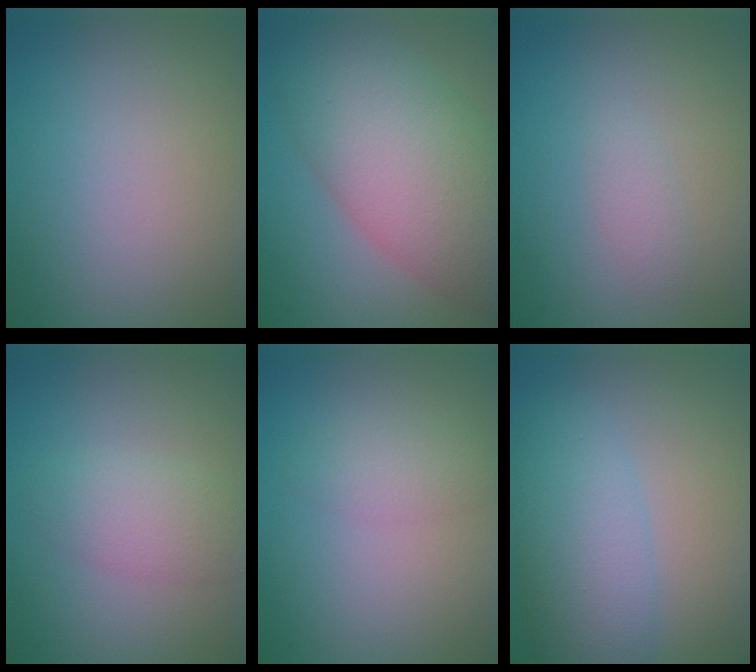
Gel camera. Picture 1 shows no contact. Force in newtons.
{"total": 10.3, "press": 10.3, "slide": 0.4}
{"total": 1.1, "press": 1.1, "slide": 0.1}
{"total": 2.8, "press": 2.8, "slide": 0.2}
{"total": 1.9, "press": 1.9, "slide": 0.1}
{"total": 6.9, "press": 6.9, "slide": 0.2}